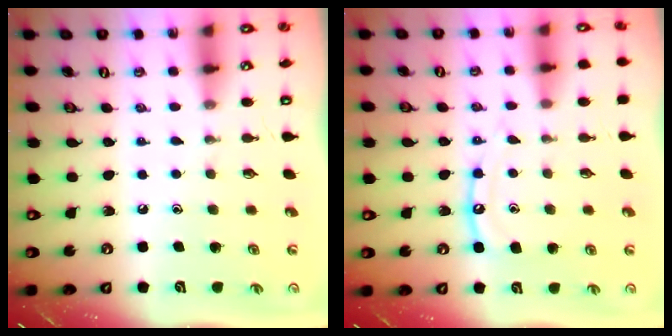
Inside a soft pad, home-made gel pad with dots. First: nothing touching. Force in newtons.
{"total": 9.6, "press": 9.6, "slide": 0.8}